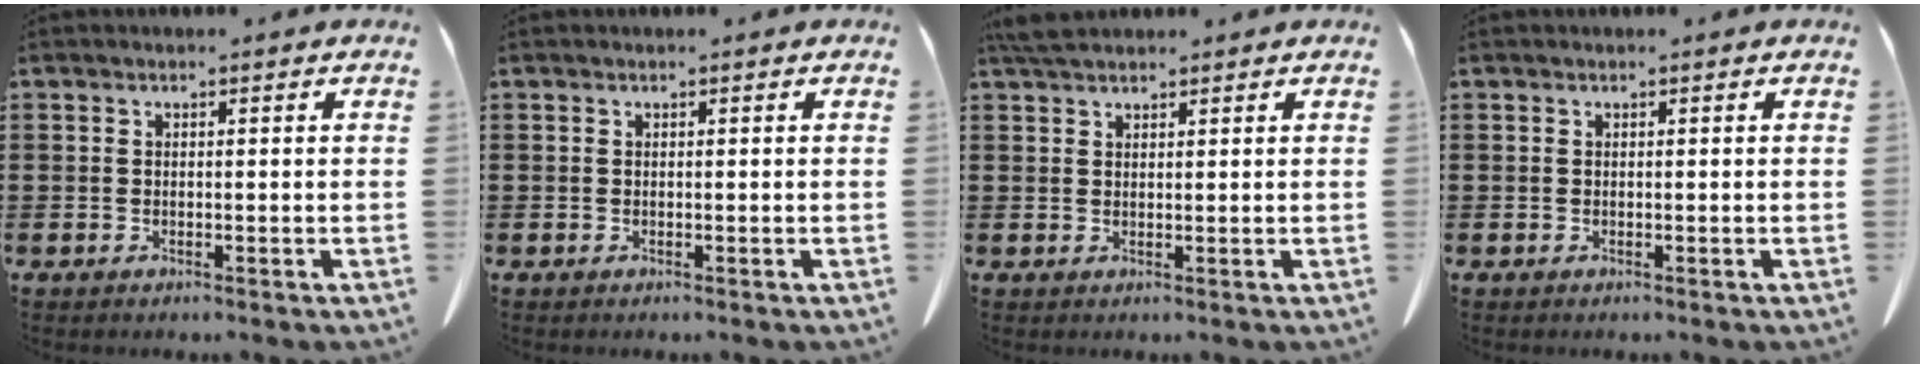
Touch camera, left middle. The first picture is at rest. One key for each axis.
{"total": 0.0}
{"total": 3.2, "fx": 2.7, "fy": 0.8, "fz": 1.5, "tx": -0.039, "ty": 0.001, "tz": 0.053}
{"total": 0.0}